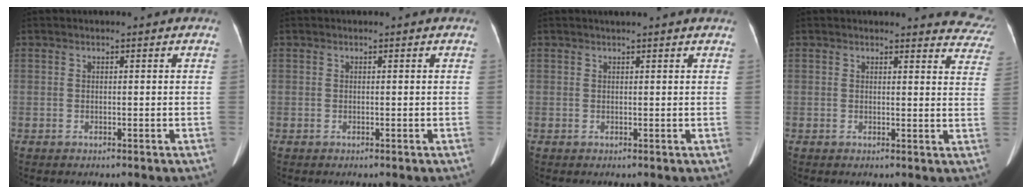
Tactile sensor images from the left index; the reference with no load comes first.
{"total": 0.0}
{"total": 2.8, "force": [2.5, -0.2, 1.3], "torque": [-0.017, 0.020, 0.031]}
{"total": 8.4, "force": [8.3, 1.7, 0.5], "torque": [0.036, -0.055, 0.047]}